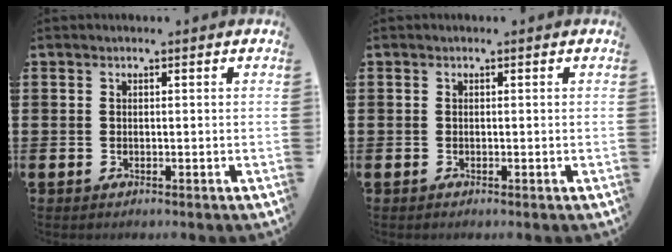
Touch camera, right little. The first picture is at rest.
{"total": 0.0}